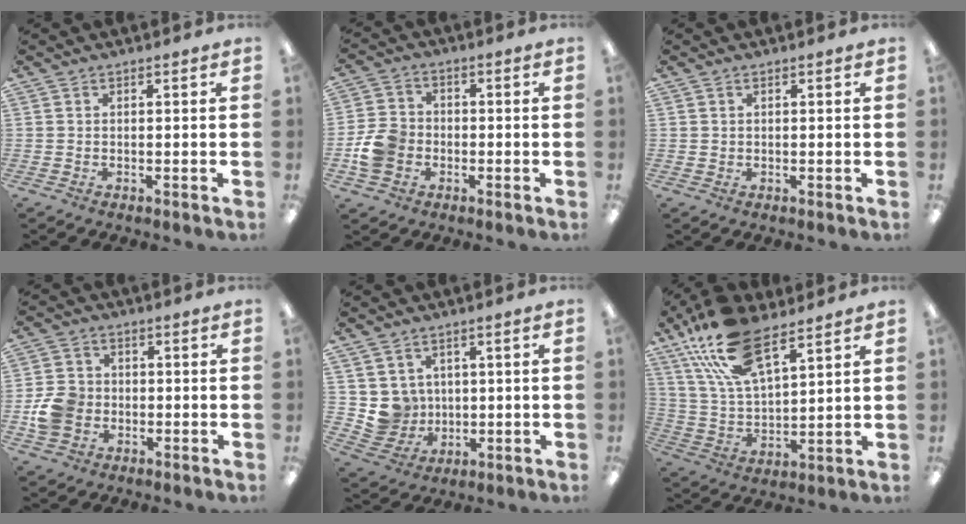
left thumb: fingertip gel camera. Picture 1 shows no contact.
{"total": 8.0, "force": [-2.0, 6.6, 4.0], "torque": [-0.086, 0.015, -0.037]}
{"total": 0.6, "force": [0.4, 0.5, 0.1], "torque": [-0.001, 0.004, 0.006]}
{"total": 7.4, "force": [-1.8, 5.9, 4.0], "torque": [-0.078, 0.013, -0.031]}
{"total": 6.7, "force": [2.3, 6.3, 0.3], "torque": [-0.019, -0.012, 0.055]}
{"total": 18.6, "force": [12.0, 7.8, 11.8], "torque": [-0.256, -0.040, 0.212]}